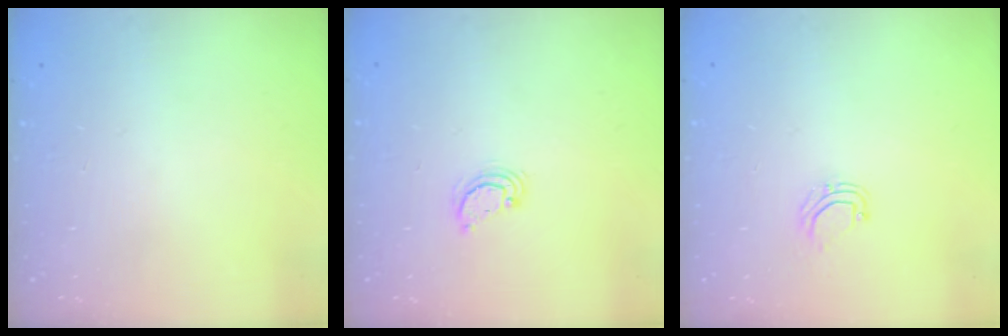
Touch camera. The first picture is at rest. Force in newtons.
{"total": 3.0, "press": 3.0, "slide": 0.2}
{"total": 4.9, "press": 4.8, "slide": 0.5}